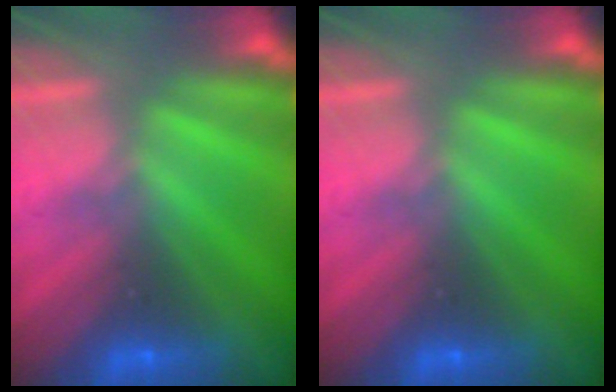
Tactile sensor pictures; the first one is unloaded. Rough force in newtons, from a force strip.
{"total": 0.0}